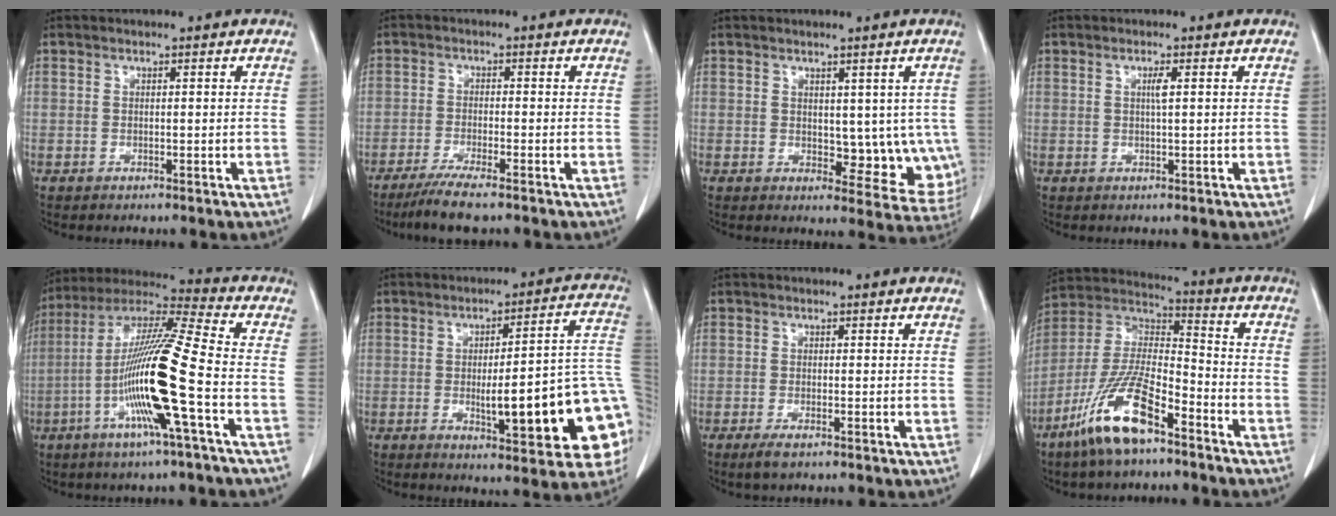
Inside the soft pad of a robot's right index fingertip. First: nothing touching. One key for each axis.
{"total": 6.0, "fx": -4.6, "fy": 0.1, "fz": 3.8, "tx": -0.069, "ty": -0.016, "tz": -0.080}
{"total": 8.1, "fx": 0.4, "fy": 4.8, "fz": 6.5, "tx": -0.056, "ty": -0.006, "tz": 0.019}
{"total": 1.4, "fx": 0.3, "fy": -0.1, "fz": 1.4, "tx": -0.026, "ty": 0.001, "tz": 0.005}
{"total": 17.0, "fx": -4.8, "fy": -0.9, "fz": 16.3, "tx": -0.321, "ty": -0.006, "tz": -0.099}
{"total": 19.2, "fx": -4.2, "fy": 3.1, "fz": 18.4, "tx": -0.162, "ty": 0.029, "tz": -0.039}
{"total": 2.2, "fx": -1.4, "fy": 0.5, "fz": 1.6, "tx": -0.033, "ty": -0.005, "tz": -0.024}
{"total": 14.5, "fx": -8.9, "fy": 3.5, "fz": 10.9, "tx": -0.228, "ty": -0.012, "tz": -0.169}